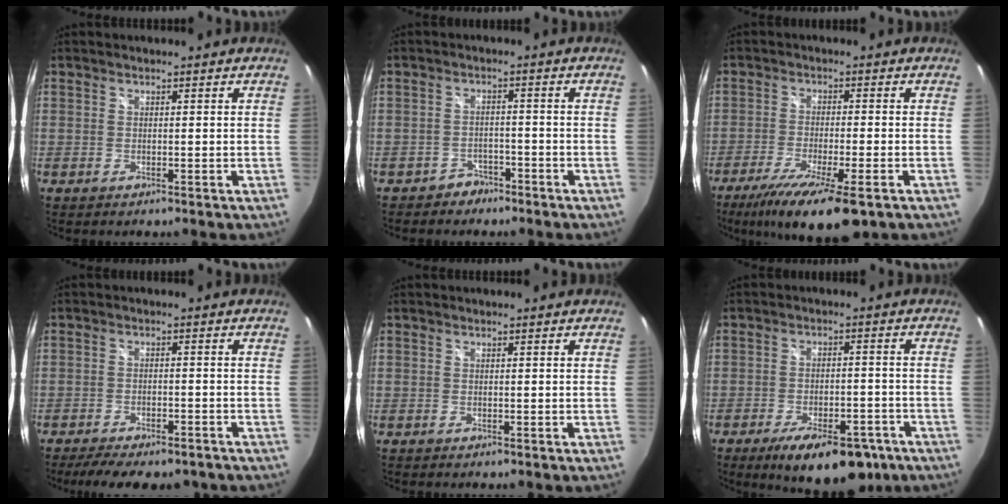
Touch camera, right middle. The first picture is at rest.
{"total": 3.5, "force": [-2.8, 2.2, 0.0], "torque": [-0.007, 0.012, -0.042]}
{"total": 13.2, "force": [-8.5, 2.2, 9.9], "torque": [-0.194, -0.045, -0.141]}
{"total": 11.4, "force": [-9.3, 3.4, 5.8], "torque": [-0.122, -0.023, -0.132]}
{"total": 0.0}
{"total": 14.8, "force": [-10.0, 5.9, 9.1], "torque": [-0.159, -0.015, -0.135]}